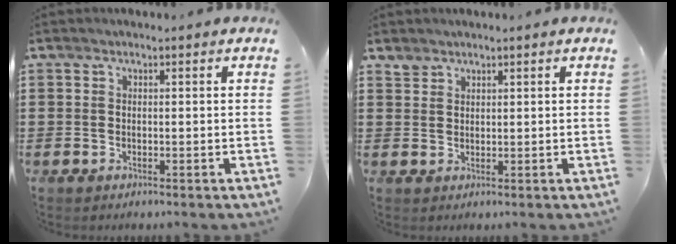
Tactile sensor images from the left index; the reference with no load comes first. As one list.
[{"total": 1.7, "force": [1.5, 0.7, 0.0], "torque": [-0.004, 0.000, 0.031]}]